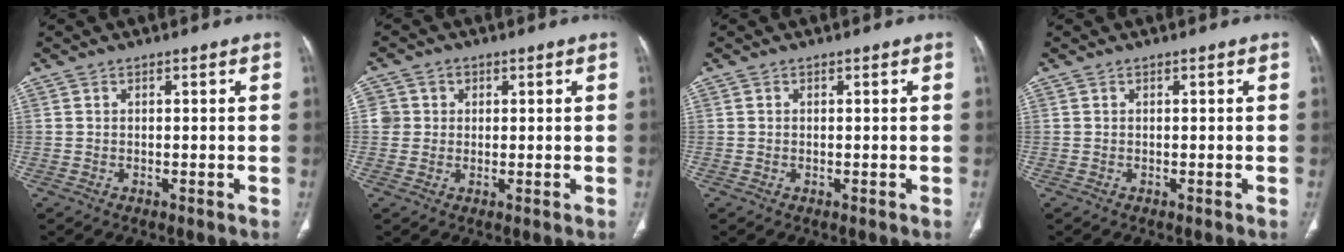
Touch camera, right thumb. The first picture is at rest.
{"total": 3.8, "force": [0.8, 3.7, 0.4], "torque": [0.019, 0.003, 0.011]}
{"total": 0.0}
{"total": 0.0}